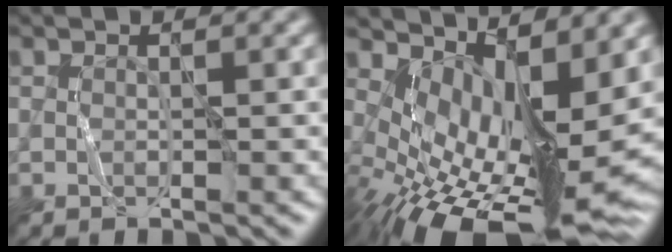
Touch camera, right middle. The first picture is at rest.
{"total": 12.0, "force": [-0.6, 5.6, 10.6], "torque": [-0.178, -0.018, 0.014]}